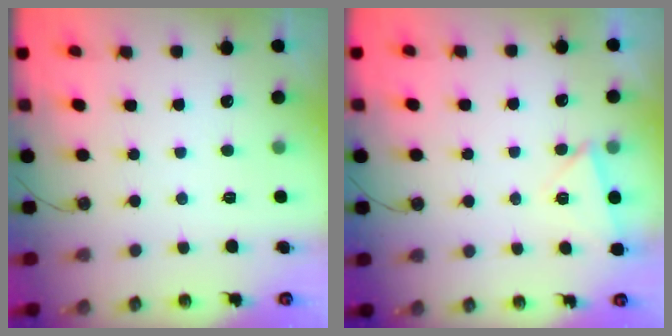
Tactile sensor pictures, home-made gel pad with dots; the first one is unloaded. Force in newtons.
{"total": 3.6, "press": 2.7, "slide": 2.4}